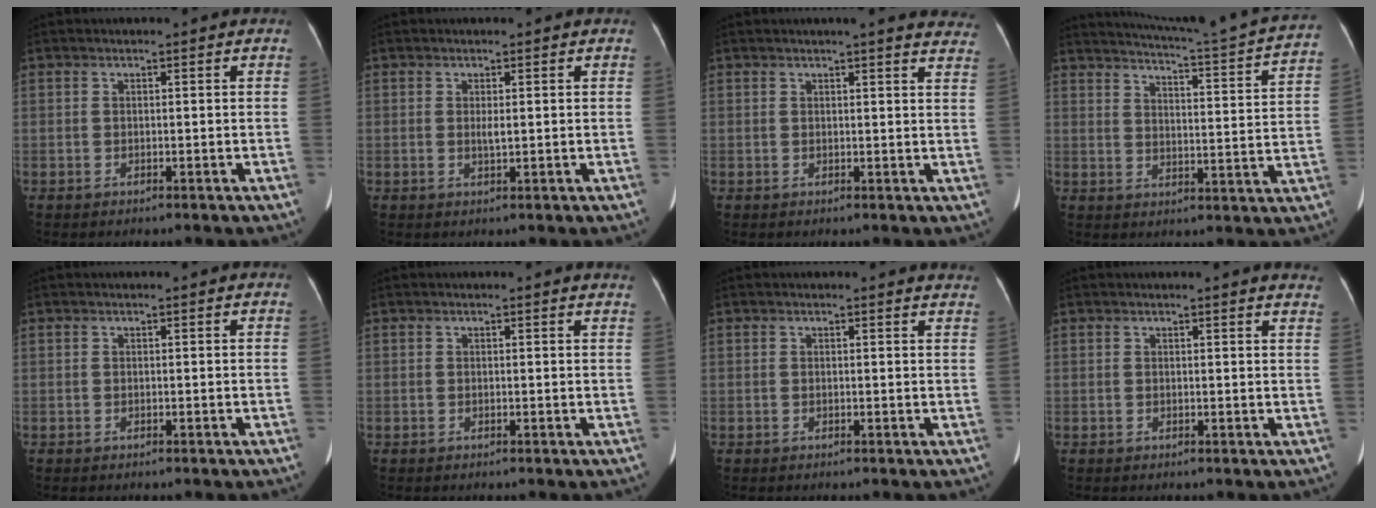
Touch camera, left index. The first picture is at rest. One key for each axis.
{"total": 1.1, "fx": 0.2, "fy": 0.2, "fz": 1.1, "tx": -0.024, "ty": -0.002, "tz": 0.004}
{"total": 13.3, "fx": 12.2, "fy": 1.7, "fz": 5.0, "tx": -0.039, "ty": -0.017, "tz": 0.117}
{"total": 21.1, "fx": 19.9, "fy": -1.1, "fz": 7.0, "tx": -0.117, "ty": -0.065, "tz": 0.242}
{"total": 0.0}
{"total": 2.2, "fx": 2.1, "fy": -0.1, "fz": 0.5, "tx": -0.013, "ty": -0.007, "tz": 0.008}
{"total": 4.3, "fx": 4.2, "fy": 0.4, "fz": 0.7, "tx": -0.006, "ty": -0.013, "tz": 0.020}
{"total": 7.5, "fx": 7.2, "fy": 0.6, "fz": 2.2, "tx": -0.010, "ty": -0.019, "tz": 0.050}